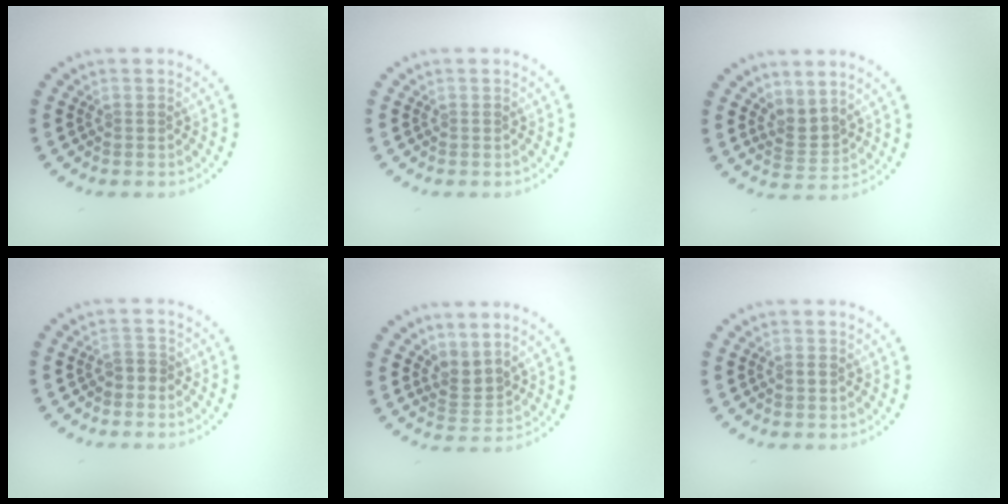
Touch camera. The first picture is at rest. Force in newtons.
{"total": 0.0}
{"total": 2.3, "press": 1.5, "slide": 1.7}
{"total": 1.2, "press": 1.0, "slide": 0.6}
{"total": 2.3, "press": 1.5, "slide": 1.7}
{"total": 0.9, "press": 0.9, "slide": 0.1}